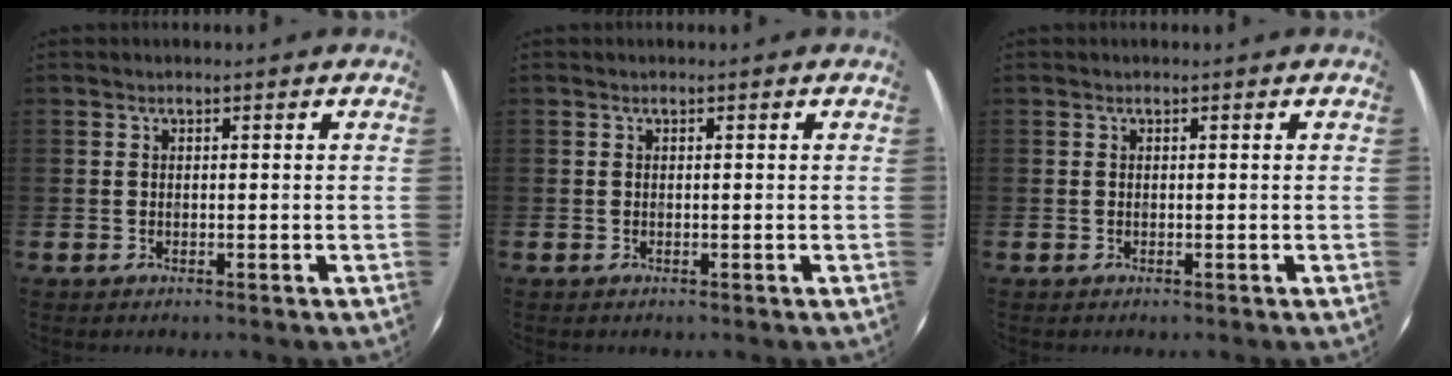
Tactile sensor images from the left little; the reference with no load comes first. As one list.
[{"total": 0.0}, {"total": 0.0}]